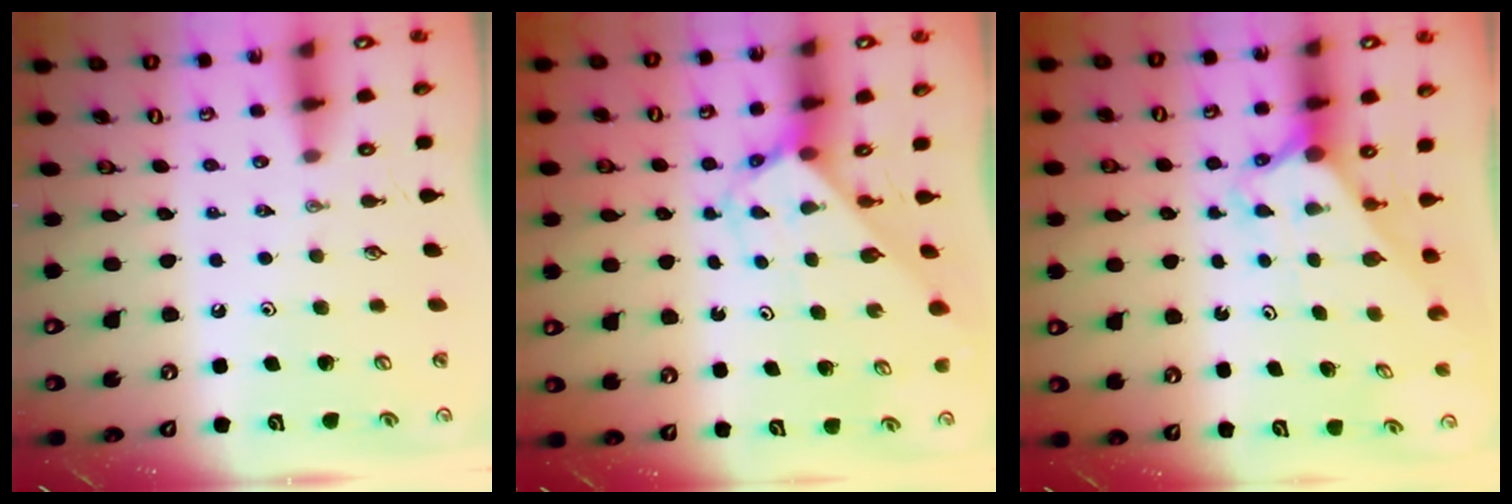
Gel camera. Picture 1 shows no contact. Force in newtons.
{"total": 2.9, "press": 2.9, "slide": 0.1}
{"total": 2.7, "press": 2.7, "slide": 0.1}